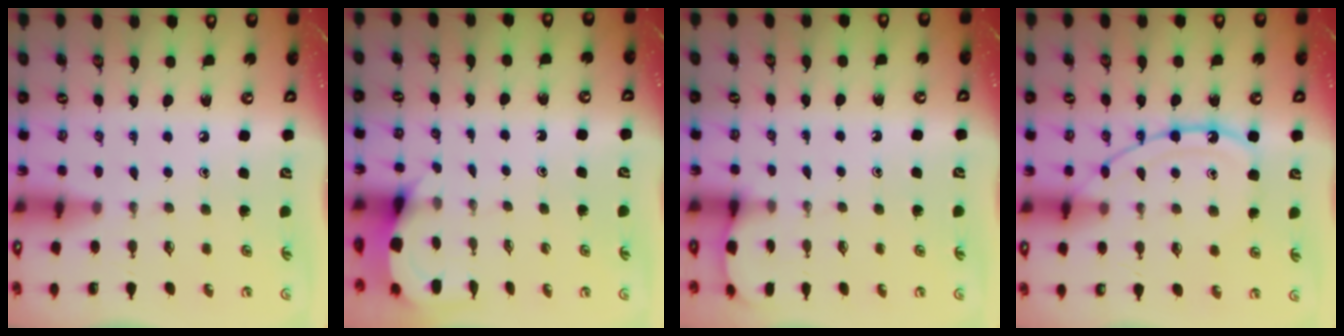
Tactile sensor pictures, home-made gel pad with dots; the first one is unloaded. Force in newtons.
{"total": 3.6, "press": 3.6, "slide": 0.3}
{"total": 2.5, "press": 2.5, "slide": 0.3}
{"total": 12.5, "press": 12.5, "slide": 1.2}